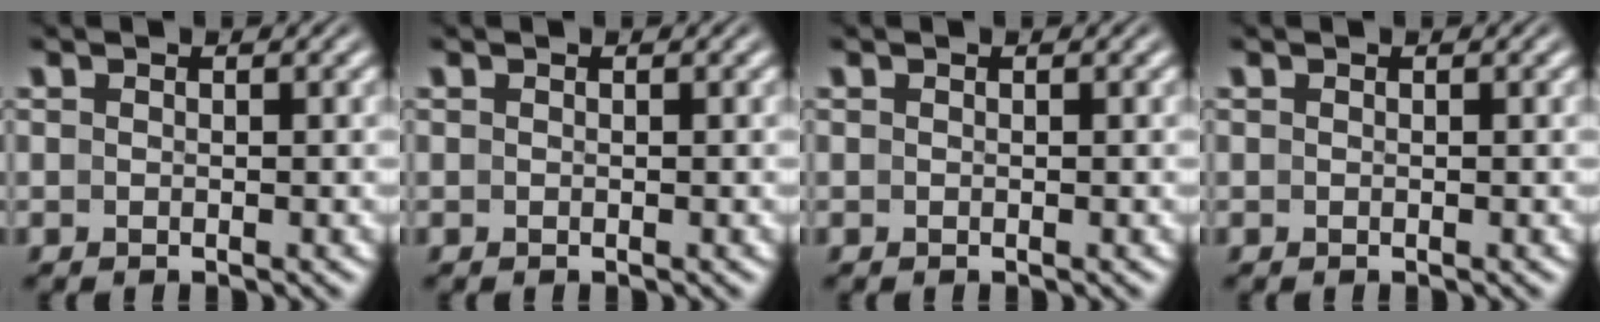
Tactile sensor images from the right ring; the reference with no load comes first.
{"total": 0.0}
{"total": 0.0}
{"total": 0.0}